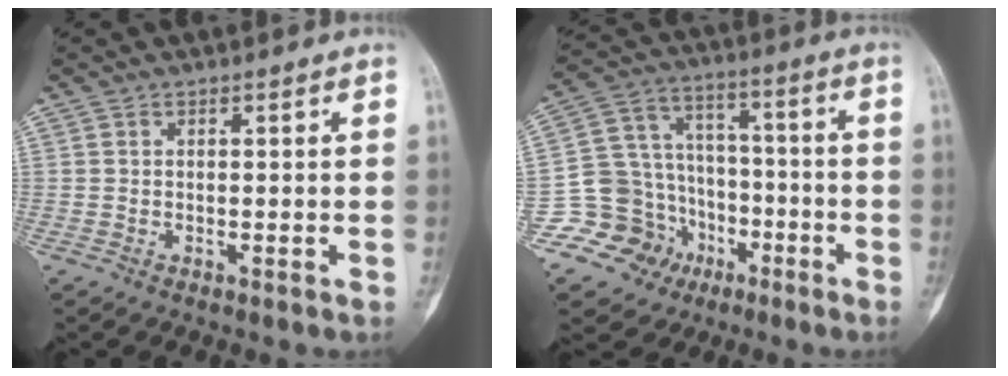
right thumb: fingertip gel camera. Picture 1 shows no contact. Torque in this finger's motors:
{"motor_torque": [0.74, -0.26, 0.02, -0.78, 0.06]}